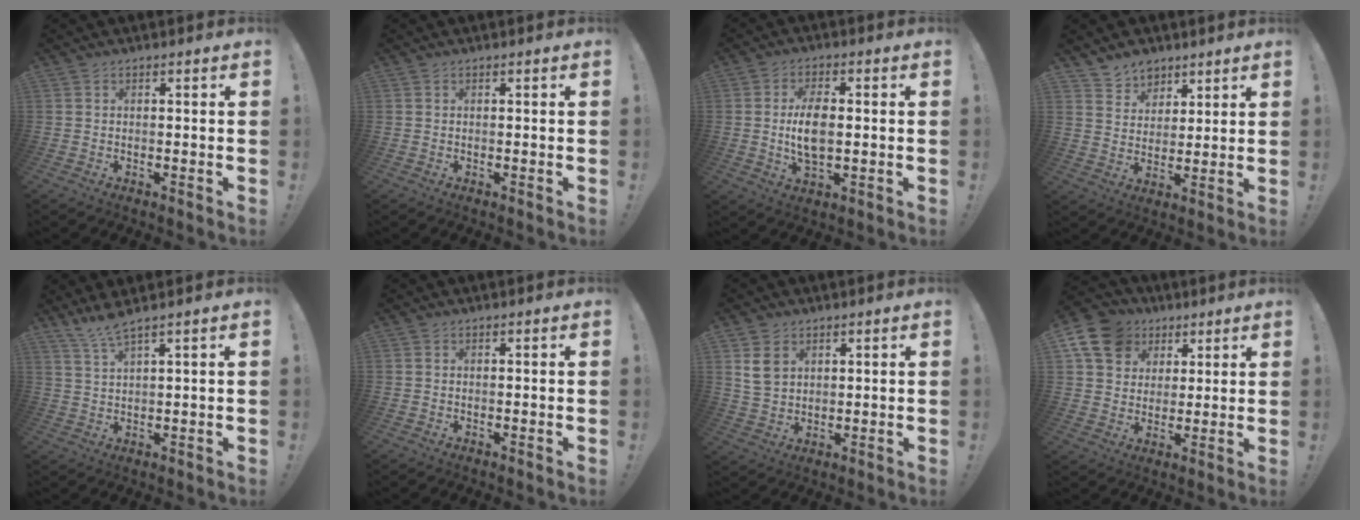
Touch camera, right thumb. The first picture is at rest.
{"total": 0.0}
{"total": 8.9, "force": [0.1, 4.5, 7.7], "torque": [-0.145, -0.006, -0.002]}
{"total": 7.4, "force": [5.5, 4.9, 0.0], "torque": [0.003, -0.052, 0.108]}
{"total": 4.8, "force": [3.8, 0.0, 2.9], "torque": [-0.067, -0.013, 0.068]}
{"total": 0.0}
{"total": 6.3, "force": [3.0, 4.8, 2.9], "torque": [-0.047, -0.003, 0.061]}
{"total": 13.8, "force": [6.2, 10.9, 5.6], "torque": [-0.089, -0.029, 0.125]}